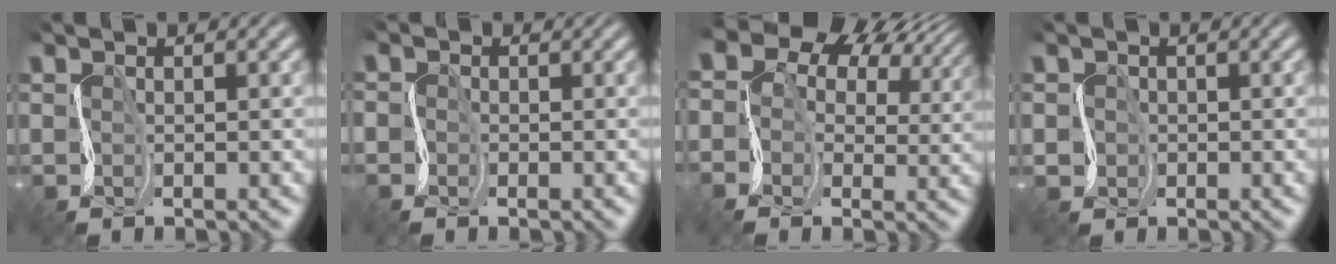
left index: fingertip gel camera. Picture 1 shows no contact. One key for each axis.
{"total": 1.8, "fx": -1.4, "fy": 0.5, "fz": -1.0, "tx": 0.019, "ty": -0.007, "tz": -0.023}
{"total": 13.0, "fx": 4.9, "fy": 10.0, "fz": 6.8, "tx": -0.152, "ty": 0.041, "tz": 0.063}
{"total": 1.1, "fx": -0.4, "fy": 1.0, "fz": -0.1, "tx": -0.004, "ty": -0.003, "tz": 0.000}